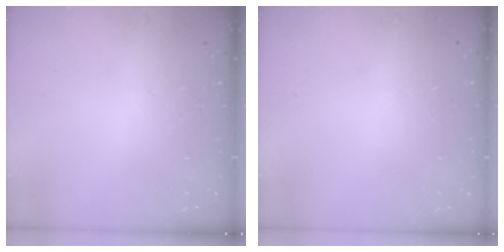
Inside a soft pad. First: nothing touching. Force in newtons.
{"total": 0.0}